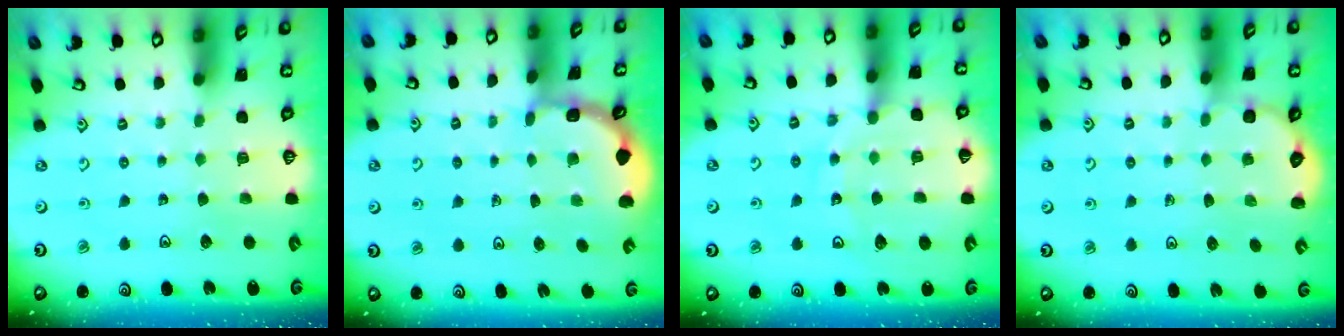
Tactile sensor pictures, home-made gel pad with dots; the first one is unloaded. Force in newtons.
{"total": 1.9, "press": 1.9, "slide": 0.2}
{"total": 12.9, "press": 12.8, "slide": 1.6}
{"total": 2.2, "press": 2.2, "slide": 0.3}